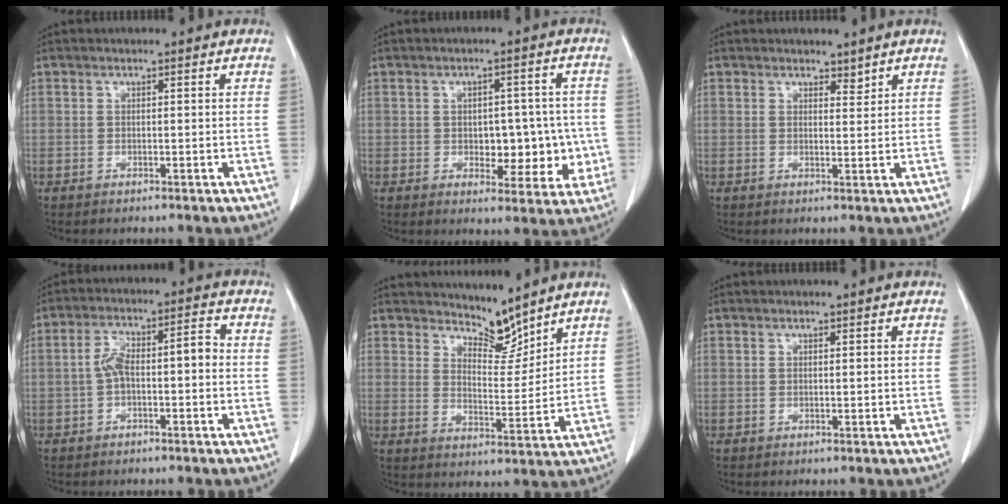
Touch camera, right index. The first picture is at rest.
{"total": 9.3, "force": [-1.1, 5.6, 7.4], "torque": [-0.082, 0.023, 0.000]}
{"total": 1.9, "force": [1.6, 0.9, 0.6], "torque": [-0.008, -0.003, 0.026]}
{"total": 7.0, "force": [-0.9, 2.8, 6.4], "torque": [-0.122, 0.042, -0.015]}
{"total": 6.3, "force": [5.9, 1.5, 1.6], "torque": [-0.024, -0.013, 0.110]}
{"total": 0.0}